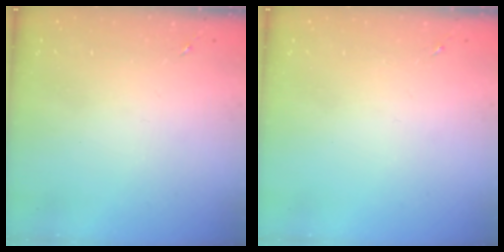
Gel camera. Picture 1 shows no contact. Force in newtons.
{"total": 0.0}